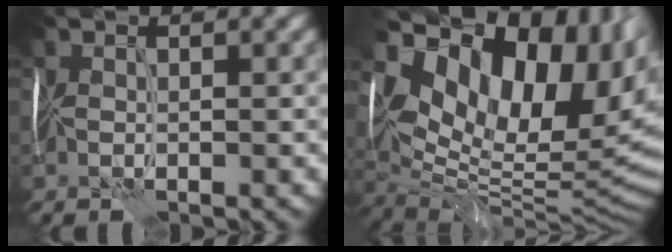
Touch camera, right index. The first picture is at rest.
{"total": 16.0, "force": [6.4, 8.8, 11.7], "torque": [-0.169, 0.027, 0.110]}